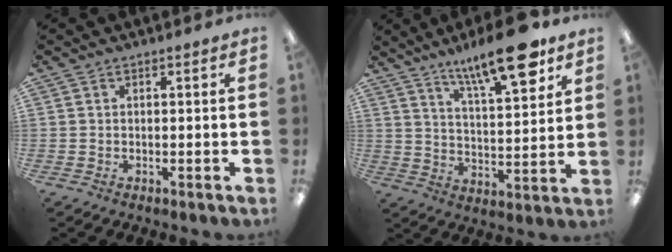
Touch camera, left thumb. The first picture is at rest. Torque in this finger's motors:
{"motor_torque": [0.14, 0.18, 1.44, -1.33, 0.30]}